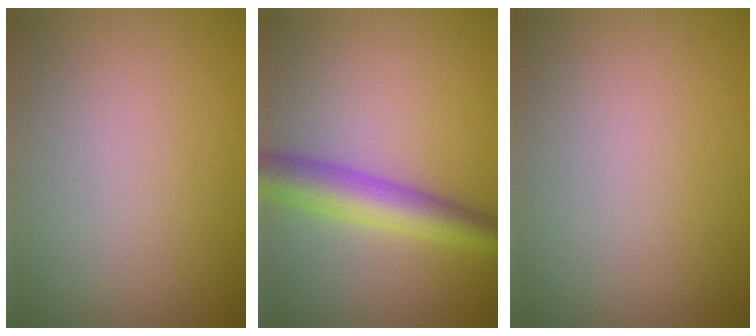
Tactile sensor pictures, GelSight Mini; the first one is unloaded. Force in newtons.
{"total": 4.7, "press": 4.7, "slide": 0.1}
{"total": 0.0}